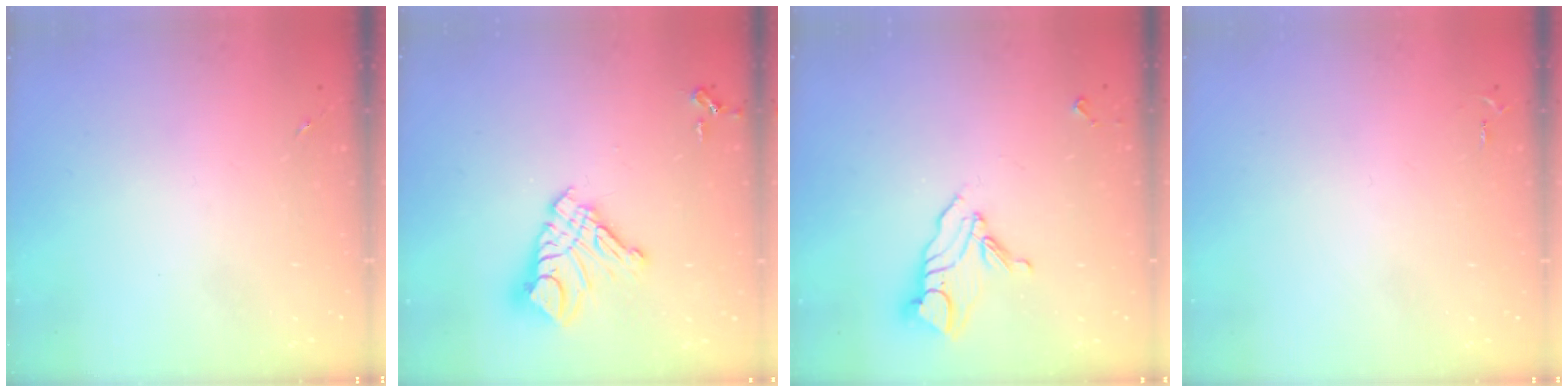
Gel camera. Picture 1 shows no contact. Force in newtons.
{"total": 14.6, "press": 14.5, "slide": 1.6}
{"total": 10.7, "press": 10.6, "slide": 1.0}
{"total": 2.6, "press": 2.6, "slide": 0.4}